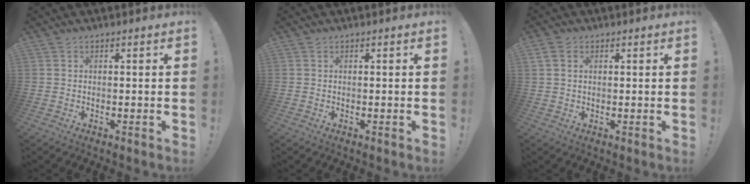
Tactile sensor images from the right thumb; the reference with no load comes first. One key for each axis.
{"total": 0.0}
{"total": 2.9, "fx": 1.2, "fy": 1.9, "fz": 1.9, "tx": -0.033, "ty": 0.004, "tz": 0.022}